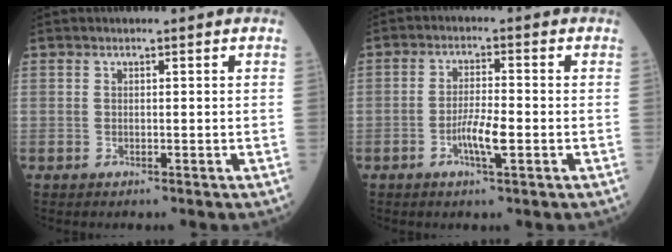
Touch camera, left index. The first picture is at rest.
{"total": 4.4, "force": [-1.5, 0.5, 4.2], "torque": [-0.083, -0.003, -0.029]}